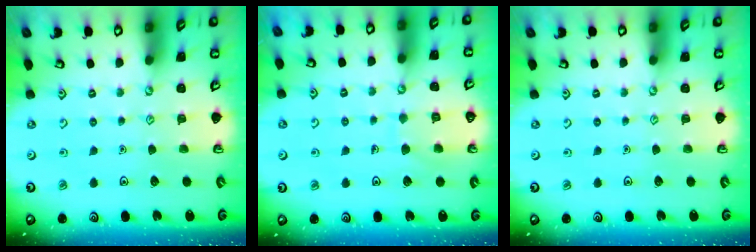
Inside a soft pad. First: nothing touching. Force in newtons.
{"total": 7.3, "press": 7.3, "slide": 0.7}
{"total": 0.0}